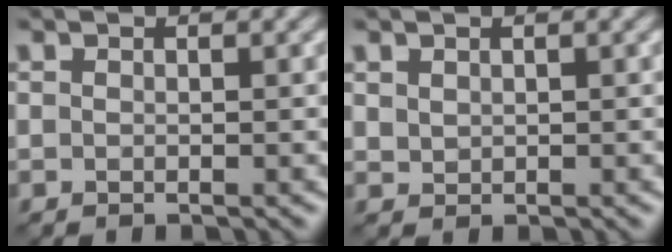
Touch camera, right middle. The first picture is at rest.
{"total": 0.8, "force": [0.6, 0.5, 0.3], "torque": [-0.008, -0.003, 0.016]}